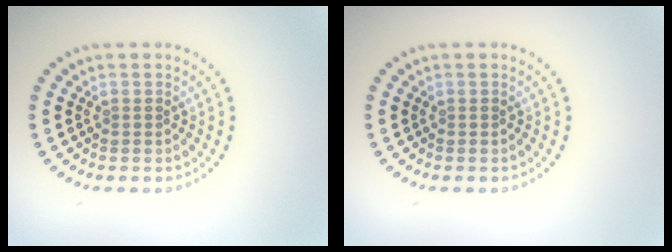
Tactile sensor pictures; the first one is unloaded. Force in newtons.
{"total": 0.0}